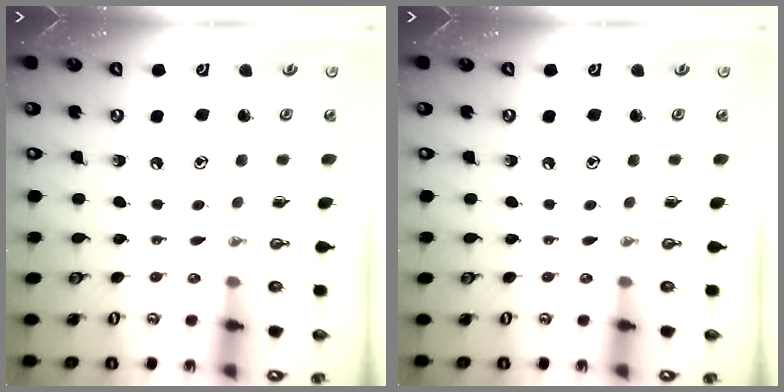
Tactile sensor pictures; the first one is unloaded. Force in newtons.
{"total": 0.0}